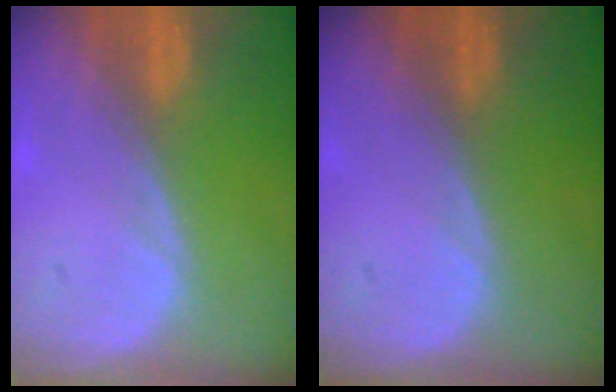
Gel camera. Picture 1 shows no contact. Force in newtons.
{"total": 0.0}